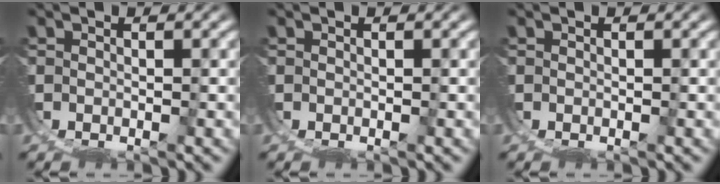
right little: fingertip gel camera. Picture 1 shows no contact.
{"total": 0.0}
{"total": 0.0}